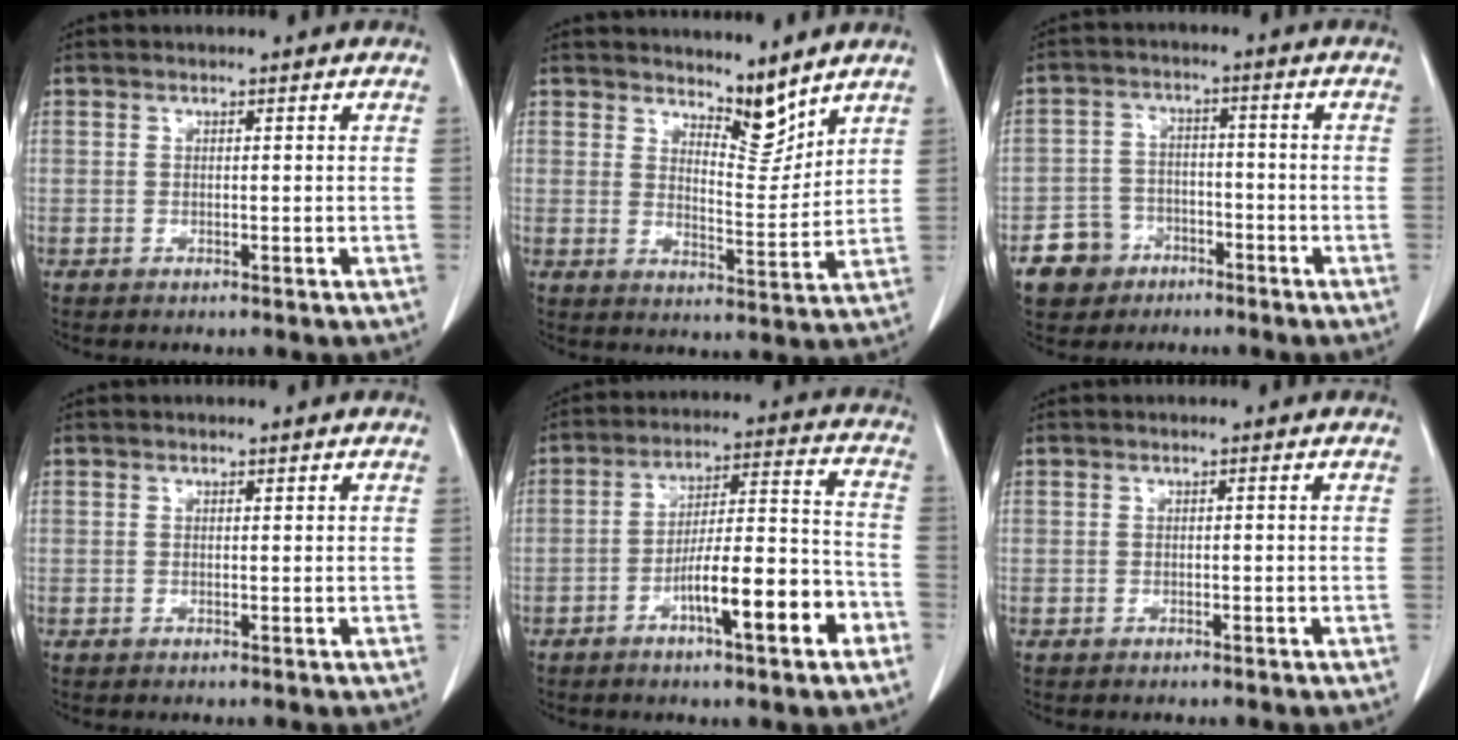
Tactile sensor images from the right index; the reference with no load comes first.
{"total": 5.7, "force": [5.1, 1.3, 2.2], "torque": [-0.033, -0.015, 0.091]}
{"total": 6.4, "force": [-3.8, 5.1, 0.9], "torque": [-0.014, 0.012, -0.065]}
{"total": 0.0}
{"total": 13.1, "force": [-6.0, 1.6, 11.5], "torque": [-0.183, 0.016, -0.094]}
{"total": 0.0}